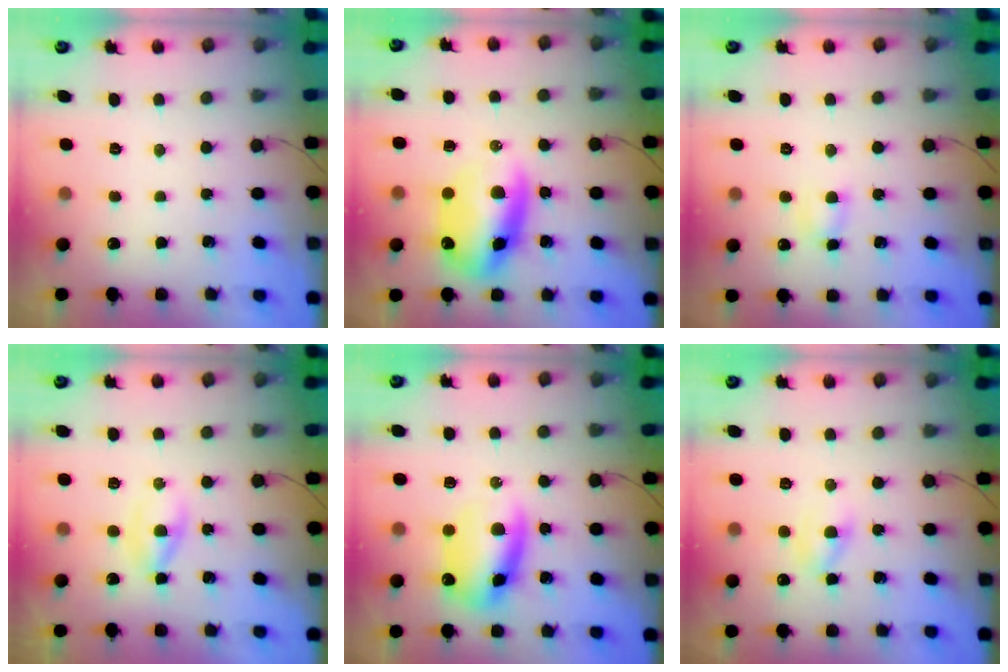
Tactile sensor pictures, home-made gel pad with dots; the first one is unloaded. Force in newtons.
{"total": 12.5, "press": 12.1, "slide": 3.1}
{"total": 4.1, "press": 4.0, "slide": 0.9}
{"total": 2.1, "press": 1.7, "slide": 1.2}
{"total": 10.7, "press": 10.4, "slide": 2.8}
{"total": 2.4, "press": 2.2, "slide": 1.0}